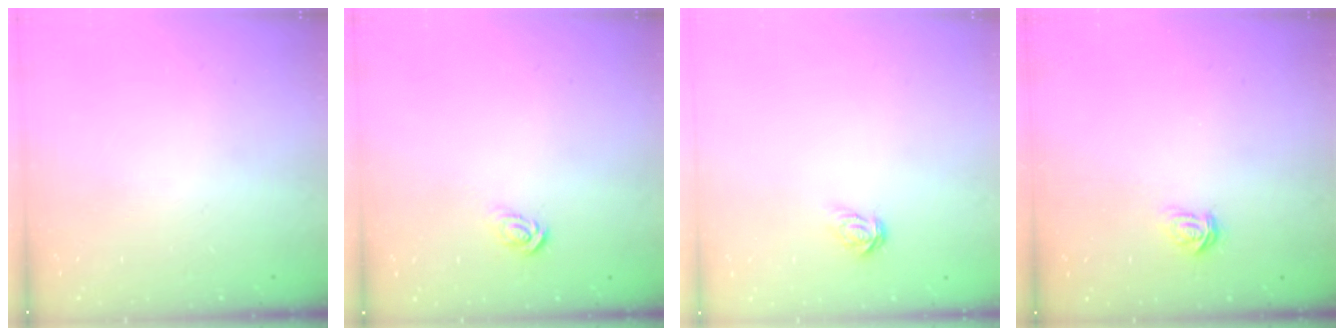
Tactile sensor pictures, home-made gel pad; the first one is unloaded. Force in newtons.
{"total": 3.1, "press": 3.1, "slide": 0.2}
{"total": 3.7, "press": 3.7, "slide": 0.1}
{"total": 3.0, "press": 3.0, "slide": 0.3}